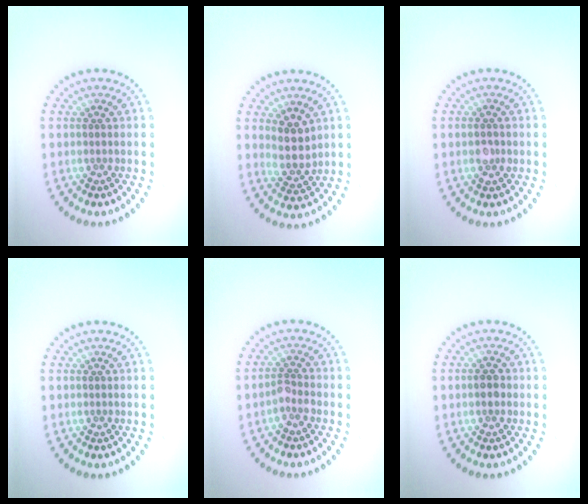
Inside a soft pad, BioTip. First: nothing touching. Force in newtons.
{"total": 2.8, "press": 2.5, "slide": 1.2}
{"total": 1.4, "press": 1.3, "slide": 0.3}
{"total": 0.0}
{"total": 1.3, "press": 1.0, "slide": 0.8}
{"total": 1.5, "press": 1.5, "slide": 0.1}